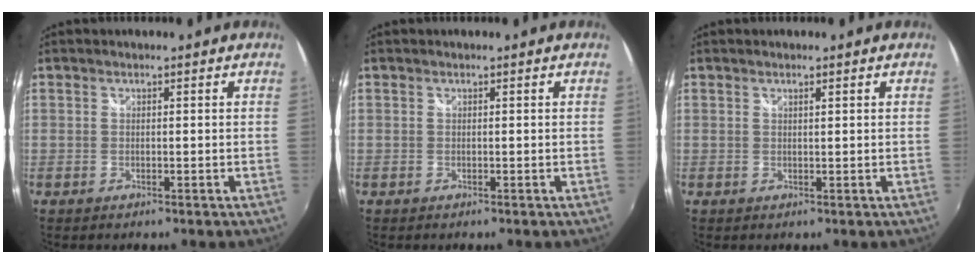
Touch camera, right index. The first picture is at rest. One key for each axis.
{"total": 0.0}
{"total": 0.7, "fx": 0.5, "fy": 0.0, "fz": 0.5, "tx": -0.007, "ty": 0.002, "tz": 0.009}